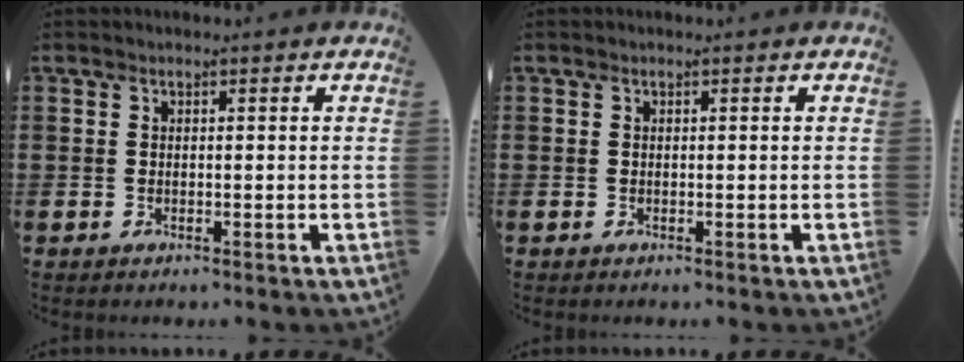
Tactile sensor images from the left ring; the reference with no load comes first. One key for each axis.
{"total": 0.0}